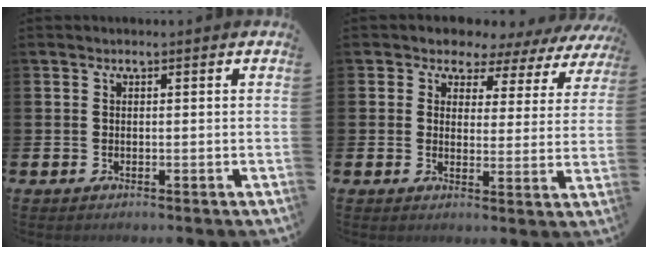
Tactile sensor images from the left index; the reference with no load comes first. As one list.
[{"total": 3.4, "force": [2.6, 2.2, 0.0], "torque": [-0.018, -0.028, 0.035]}]